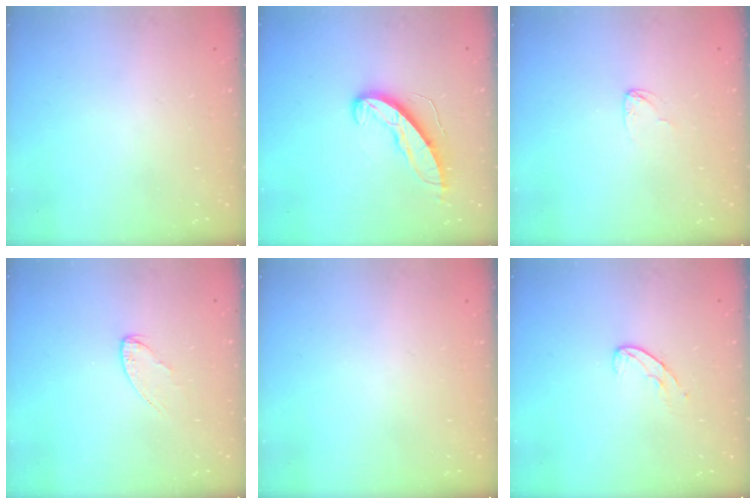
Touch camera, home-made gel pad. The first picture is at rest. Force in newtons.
{"total": 9.2, "press": 9.2, "slide": 0.5}
{"total": 2.9, "press": 2.9, "slide": 0.2}
{"total": 4.0, "press": 3.9, "slide": 0.4}
{"total": 0.0}
{"total": 5.8, "press": 5.8, "slide": 0.4}